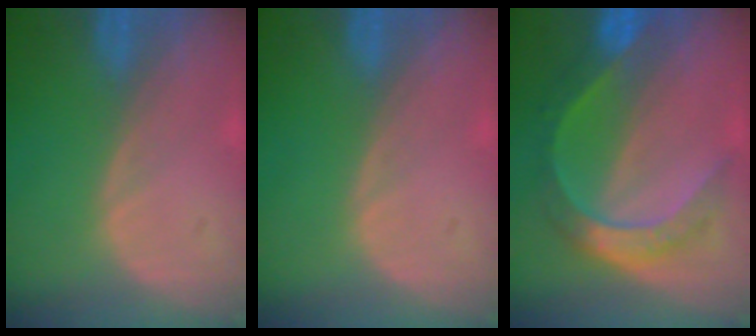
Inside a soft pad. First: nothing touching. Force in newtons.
{"total": 0.0}
{"total": 8.1, "press": 8.1, "slide": 0.8}